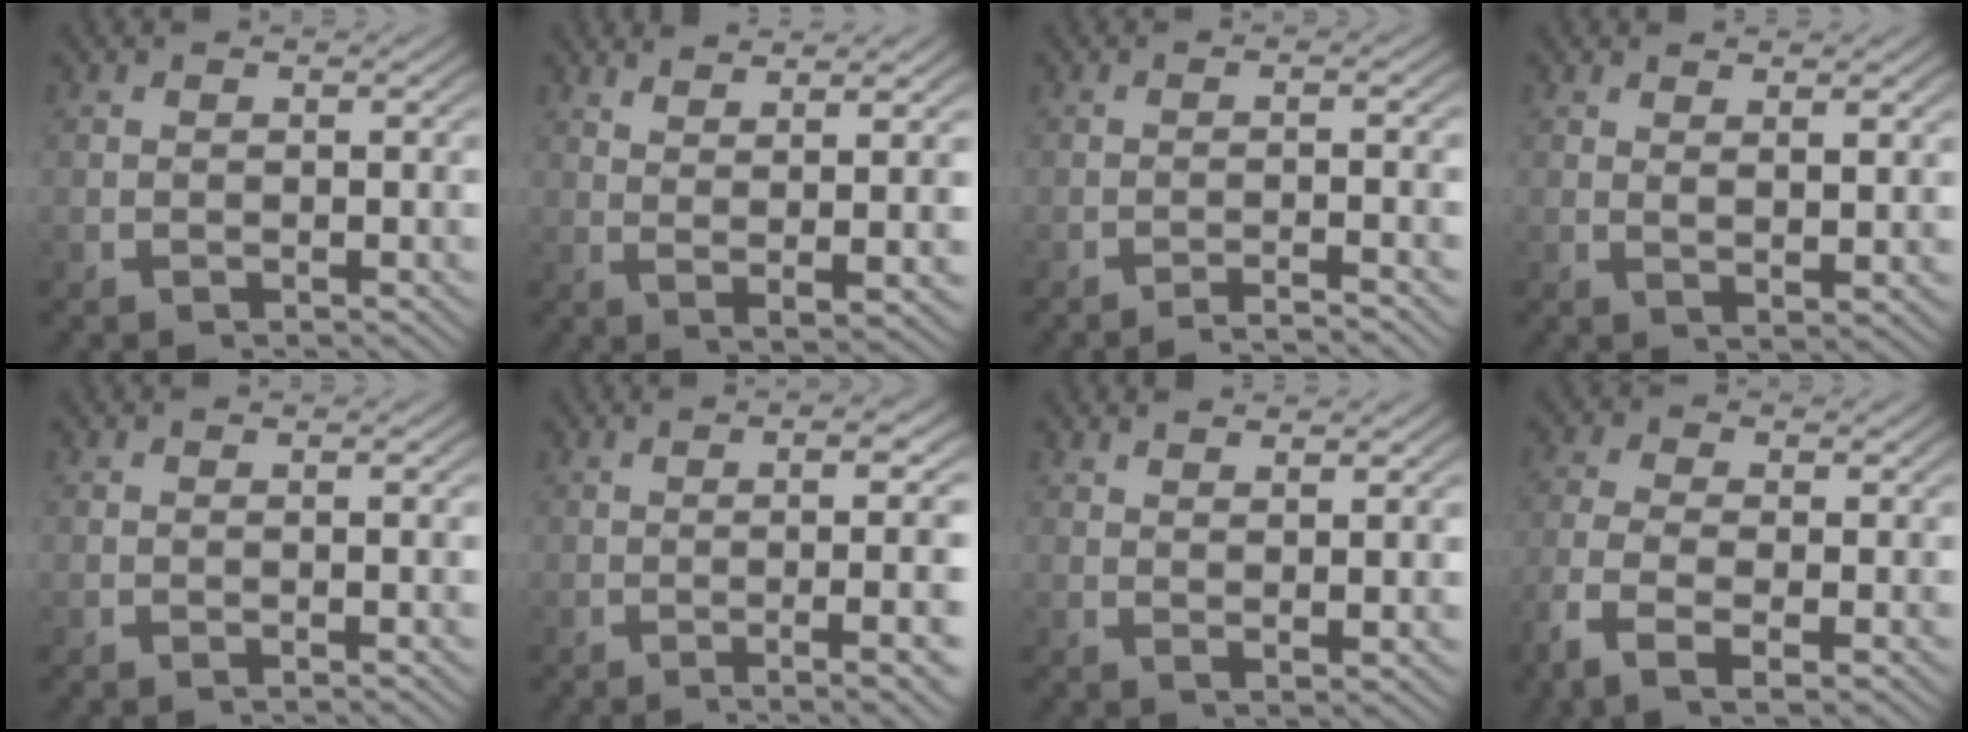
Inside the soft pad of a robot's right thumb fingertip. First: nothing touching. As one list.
[{"total": 5.5, "force": [2.2, 1.0, 4.9], "torque": [-0.081, -0.003, 0.047]}, {"total": 2.9, "force": [-2.1, 0.1, 1.9], "torque": [-0.033, 0.004, -0.039]}, {"total": 2.0, "force": [1.4, 0.1, 1.4], "torque": [-0.027, -0.007, 0.030]}, {"total": 0.7, "force": [0.1, -0.1, 0.6], "torque": [-0.010, 0.004, 0.001]}, {"total": 7.9, "force": [-1.1, 2.2, 7.5], "torque": [-0.104, 0.004, -0.015]}, {"total": 2.1, "force": [1.8, -0.1, 1.1], "torque": [-0.019, -0.004, 0.039]}, {"total": 4.9, "force": [-1.4, 2.3, 4.1], "torque": [-0.104, -0.017, -0.017]}]